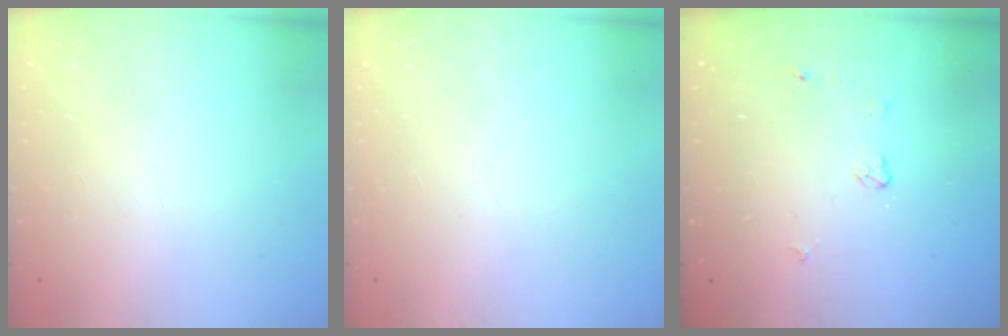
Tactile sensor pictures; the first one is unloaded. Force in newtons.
{"total": 0.0}
{"total": 4.3, "press": 4.3, "slide": 0.5}